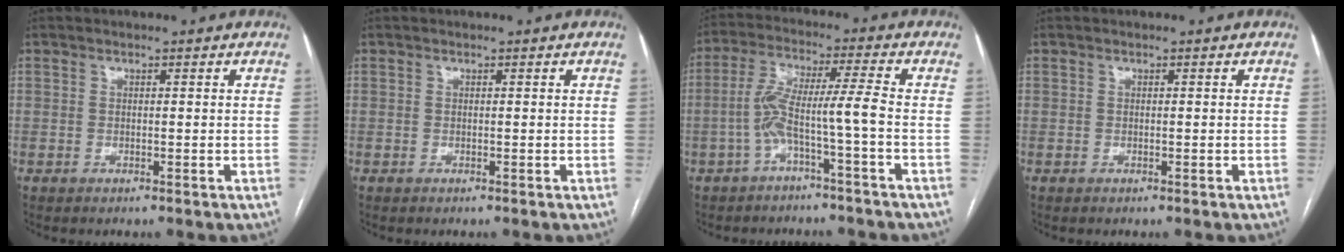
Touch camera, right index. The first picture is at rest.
{"total": 0.0}
{"total": 7.2, "force": [-2.6, -0.8, 6.7], "torque": [-0.135, 0.028, -0.049]}
{"total": 0.0}